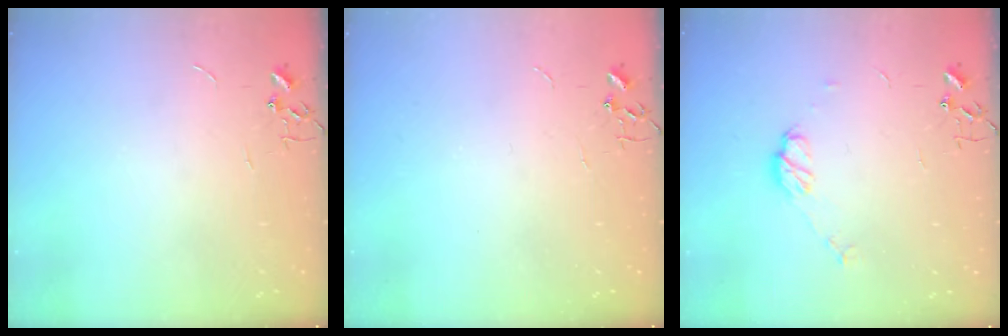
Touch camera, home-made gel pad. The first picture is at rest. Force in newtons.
{"total": 0.0}
{"total": 7.6, "press": 7.6, "slide": 0.3}